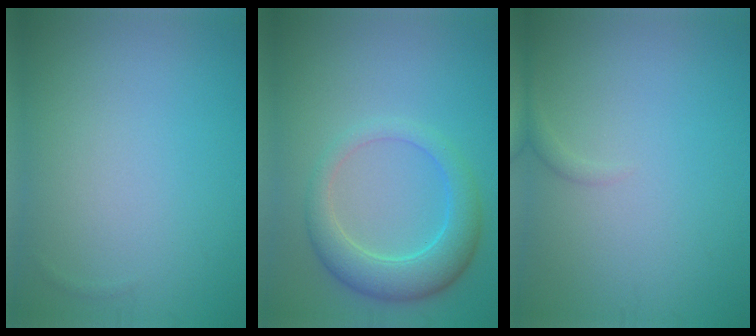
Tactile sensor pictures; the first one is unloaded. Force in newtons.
{"total": 4.6, "press": 4.6, "slide": 0.3}
{"total": 0.8, "press": 0.8, "slide": 0.1}